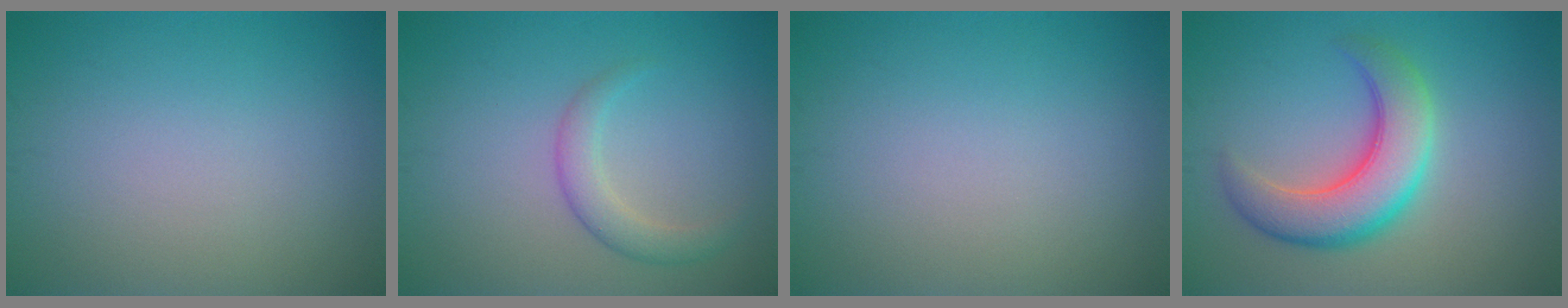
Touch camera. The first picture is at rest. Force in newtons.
{"total": 2.3, "press": 2.3, "slide": 0.1}
{"total": 0.0}
{"total": 6.5, "press": 6.5, "slide": 0.4}